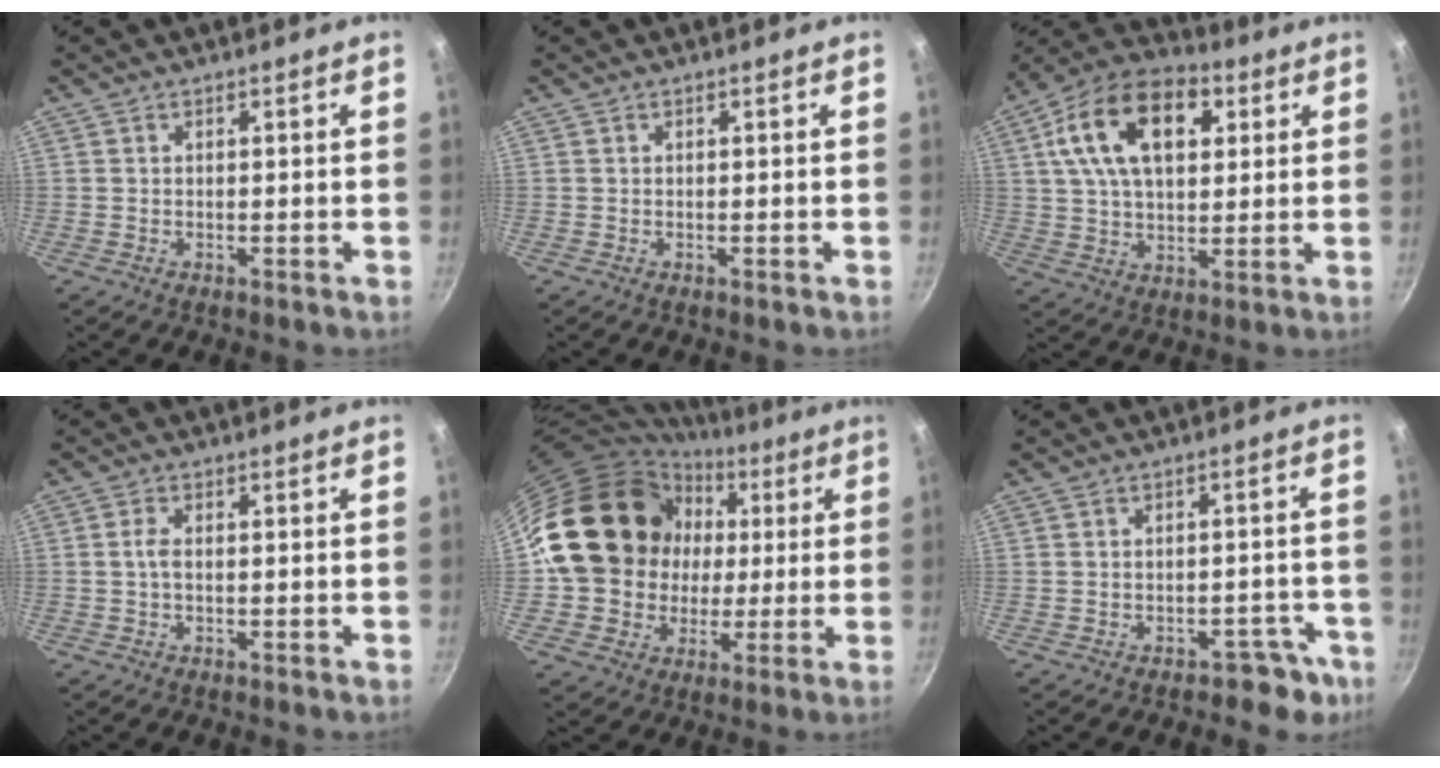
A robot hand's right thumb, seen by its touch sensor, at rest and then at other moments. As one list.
[{"total": 0.0}, {"total": 18.8, "force": [6.0, 11.5, 13.6], "torque": [-0.214, 0.006, 0.090]}, {"total": 1.9, "force": [-0.1, 0.9, 1.7], "torque": [-0.040, 0.006, -0.007]}, {"total": 20.4, "force": [2.3, 17.9, 9.4], "torque": [-0.142, 0.033, 0.050]}, {"total": 5.4, "force": [-3.4, 3.6, 1.9], "torque": [0.023, 0.053, -0.019]}]